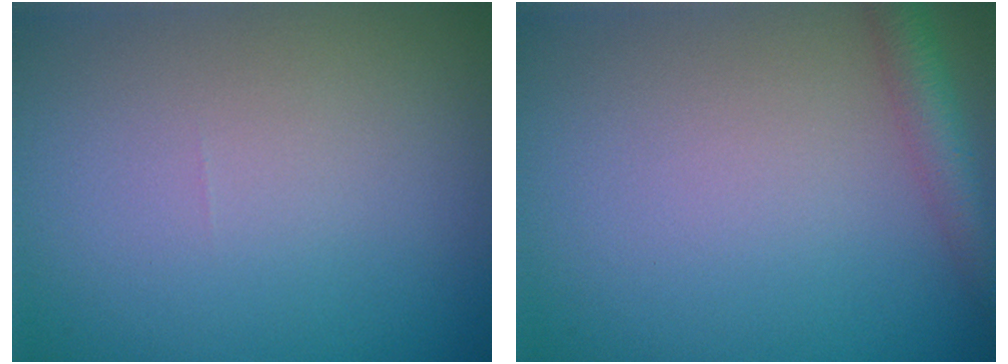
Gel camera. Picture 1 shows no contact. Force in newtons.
{"total": 3.0, "press": 3.0, "slide": 0.1}